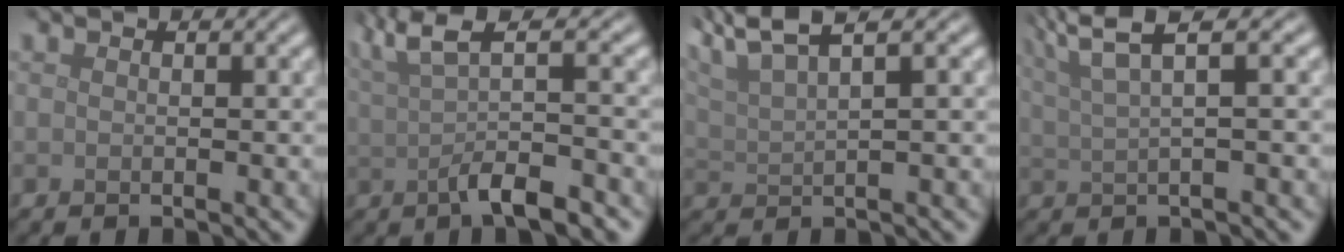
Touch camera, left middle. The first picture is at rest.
{"total": 6.4, "force": [0.4, 1.9, 6.1], "torque": [-0.095, 0.004, 0.000]}
{"total": 5.9, "force": [4.5, 1.1, 3.6], "torque": [-0.071, 0.027, 0.074]}
{"total": 5.1, "force": [3.0, 0.9, 4.0], "torque": [-0.069, 0.018, 0.051]}